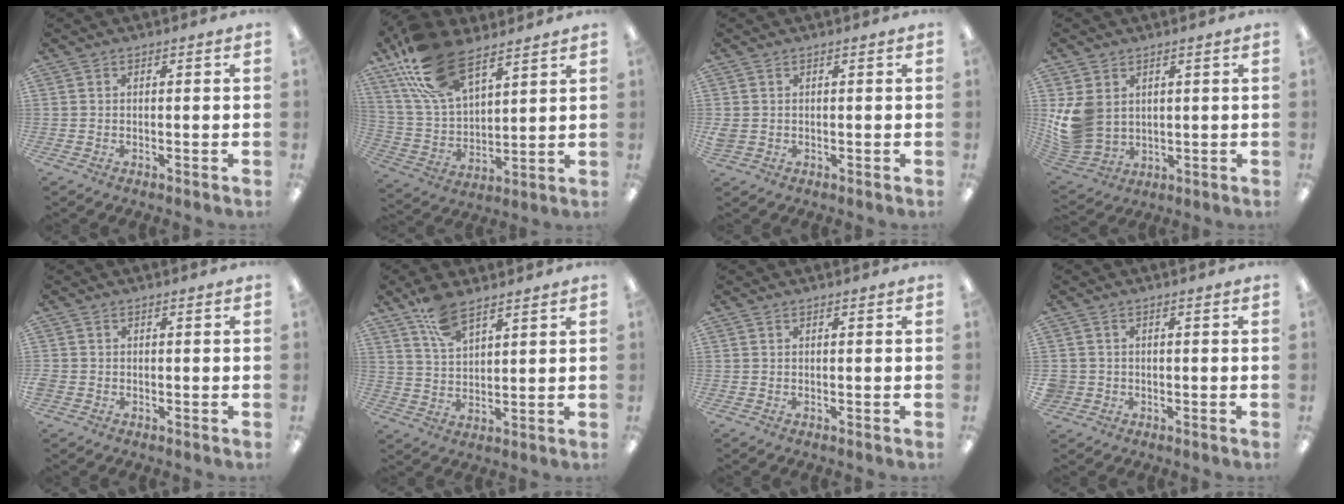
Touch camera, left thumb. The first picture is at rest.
{"total": 19.4, "force": [12.5, 9.3, 11.5], "torque": [-0.255, -0.042, 0.228]}
{"total": 2.0, "force": [0.1, 1.8, 1.0], "torque": [-0.019, 0.004, 0.003]}
{"total": 10.4, "force": [2.1, 8.7, 5.4], "torque": [-0.124, -0.008, 0.043]}
{"total": 1.2, "force": [-0.3, 1.1, 0.3], "torque": [-0.005, 0.003, -0.005]}
{"total": 8.7, "force": [6.4, 3.5, 4.7], "torque": [-0.093, -0.023, 0.118]}
{"total": 0.0}
{"total": 2.2, "force": [-0.1, 2.2, 0.2], "torque": [-0.005, 0.002, -0.003]}